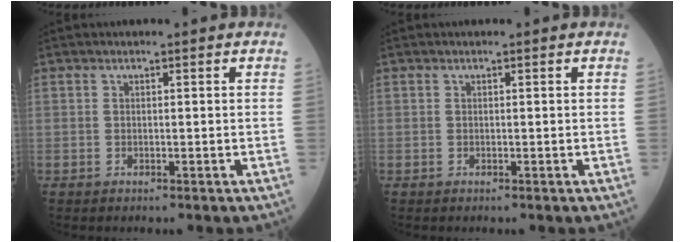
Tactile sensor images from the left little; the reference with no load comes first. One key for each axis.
{"total": 0.0}